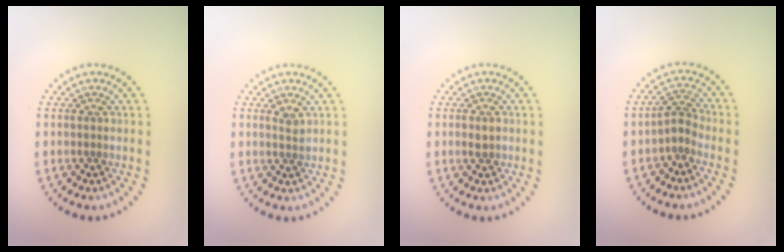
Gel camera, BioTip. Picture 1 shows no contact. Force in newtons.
{"total": 0.9, "press": 0.8, "slide": 0.5}
{"total": 1.2, "press": 1.2, "slide": 0.2}
{"total": 1.8, "press": 1.2, "slide": 1.4}